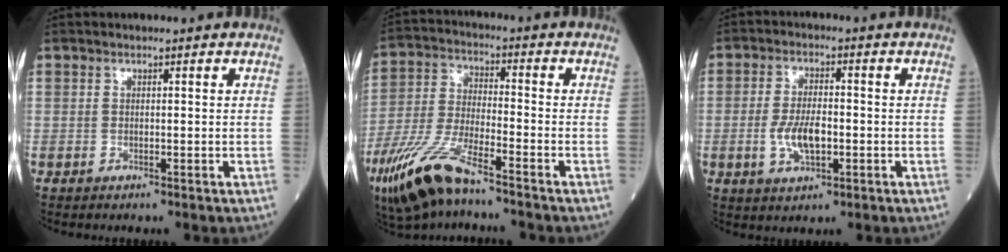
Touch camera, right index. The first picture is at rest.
{"total": 12.3, "force": [-8.6, 2.3, 8.6], "torque": [-0.188, -0.028, -0.165]}
{"total": 6.1, "force": [-1.3, 2.3, 5.5], "torque": [-0.115, -0.001, -0.021]}